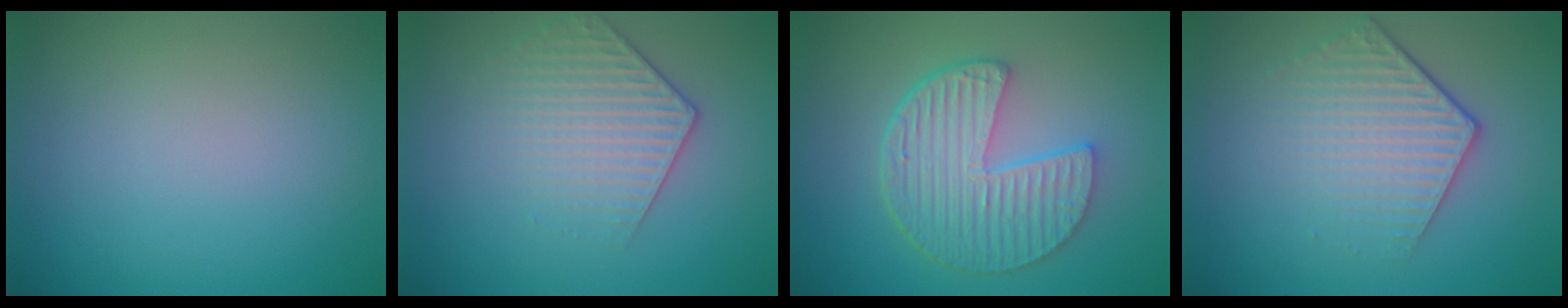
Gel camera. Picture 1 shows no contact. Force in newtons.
{"total": 3.1, "press": 3.0, "slide": 0.9}
{"total": 6.3, "press": 4.7, "slide": 4.1}
{"total": 4.4, "press": 3.2, "slide": 3.0}